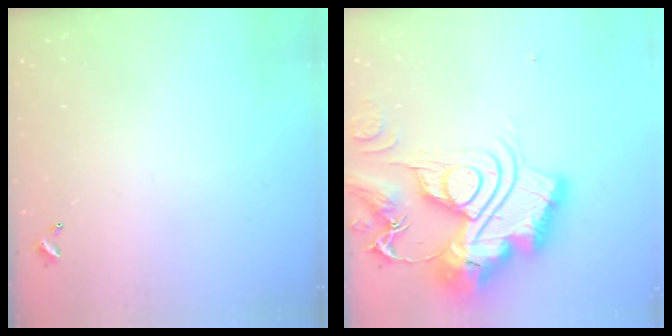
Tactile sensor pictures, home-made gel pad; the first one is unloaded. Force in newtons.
{"total": 0.6, "press": 0.6, "slide": 0.0}